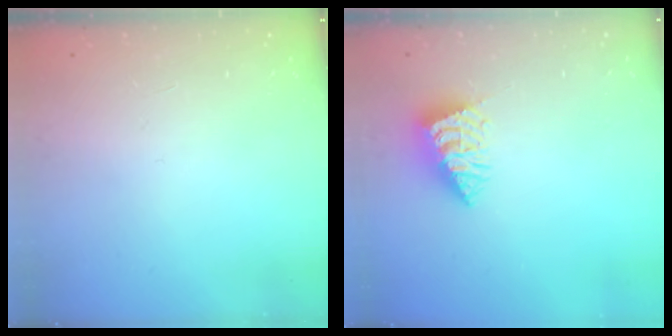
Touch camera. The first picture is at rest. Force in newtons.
{"total": 3.2, "press": 3.2, "slide": 0.1}